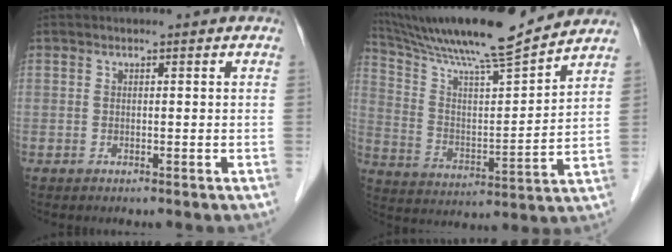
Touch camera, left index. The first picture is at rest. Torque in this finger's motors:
{"motor_torque": [1.04, -1.10, 0.53, 0.16]}